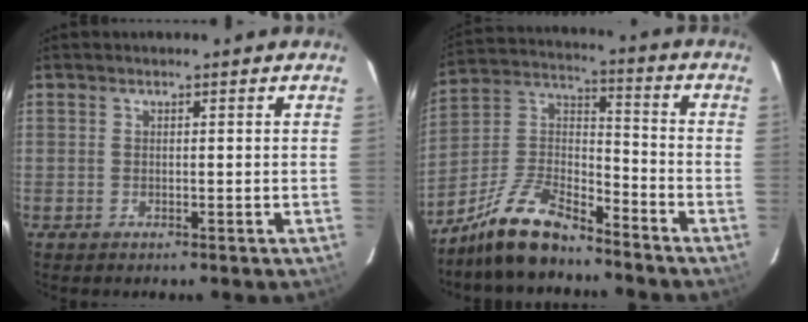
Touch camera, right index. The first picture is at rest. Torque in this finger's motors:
{"motor_torque": [0.85, -1.03, 0.22, 0.06]}